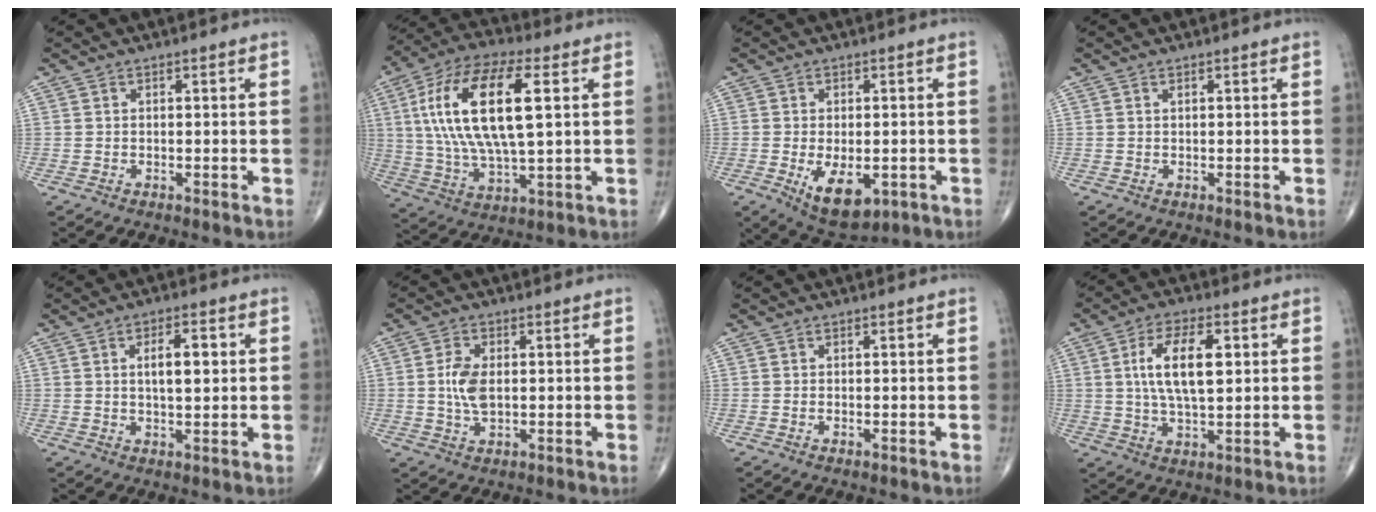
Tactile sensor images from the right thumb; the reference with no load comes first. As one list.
[{"total": 20.9, "force": [4.5, 7.9, 18.8], "torque": [-0.376, 0.005, 0.077]}, {"total": 9.1, "force": [-2.6, 4.8, 7.3], "torque": [-0.105, -0.009, -0.026]}, {"total": 0.0}, {"total": 5.7, "force": [1.1, 2.4, 5.0], "torque": [-0.069, -0.002, 0.015]}, {"total": 5.7, "force": [0.3, 3.1, 4.8], "torque": [-0.098, -0.002, 0.005]}, {"total": 0.6, "force": [-0.1, 0.3, 0.5], "torque": [-0.011, -0.001, -0.002]}, {"total": 11.1, "force": [2.2, 4.7, 9.8], "torque": [-0.174, 0.000, 0.040]}]